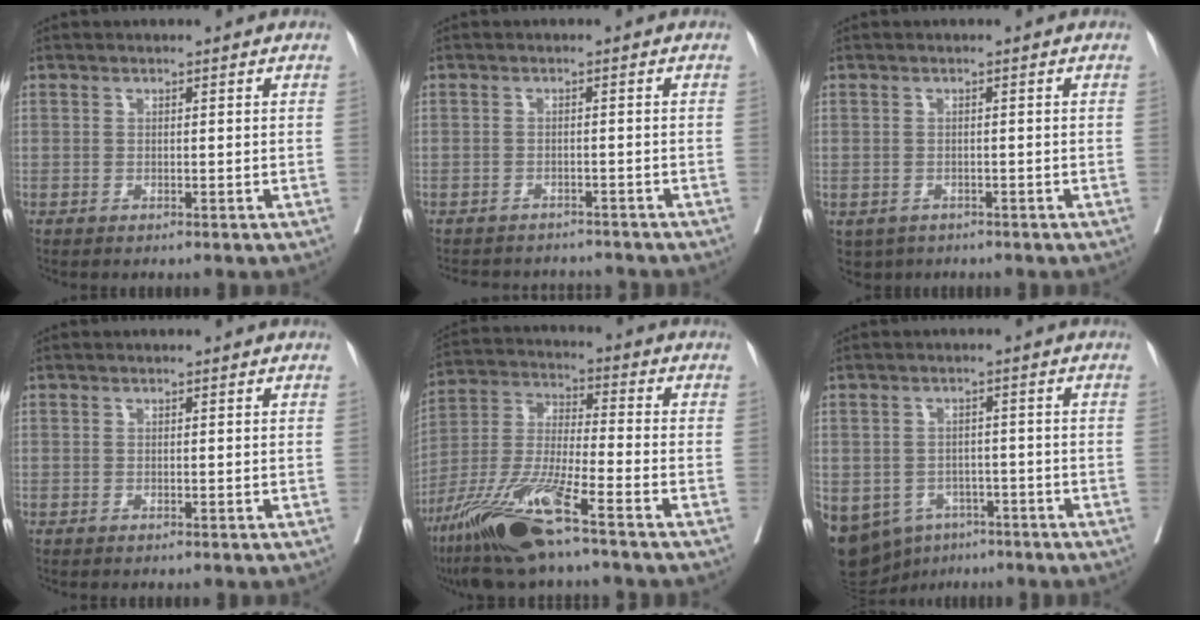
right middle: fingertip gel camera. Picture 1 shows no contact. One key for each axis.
{"total": 8.0, "fx": -7.6, "fy": 2.1, "fz": 1.3, "tx": -0.019, "ty": 0.007, "tz": -0.094}
{"total": 3.2, "fx": -2.0, "fy": 2.4, "fz": 0.7, "tx": -0.010, "ty": -0.002, "tz": -0.028}
{"total": 0.0}
{"total": 15.7, "fx": -9.8, "fy": 1.1, "fz": 12.2, "tx": -0.259, "ty": -0.036, "tz": -0.186}
{"total": 20.0, "fx": -9.4, "fy": 15.4, "fz": 8.6, "tx": -0.270, "ty": -0.009, "tz": -0.123}